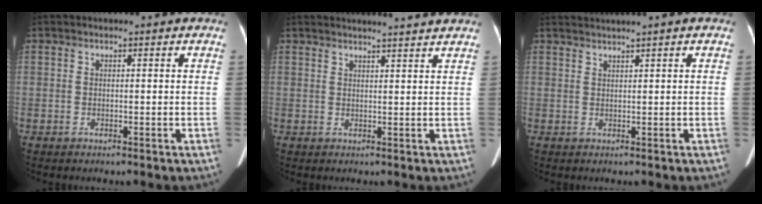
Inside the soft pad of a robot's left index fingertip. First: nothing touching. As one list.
[{"total": 7.1, "force": [6.7, -0.8, 2.3], "torque": [-0.027, 0.008, 0.070]}, {"total": 2.9, "force": [2.4, -1.0, 1.4], "torque": [-0.021, 0.018, 0.047]}]